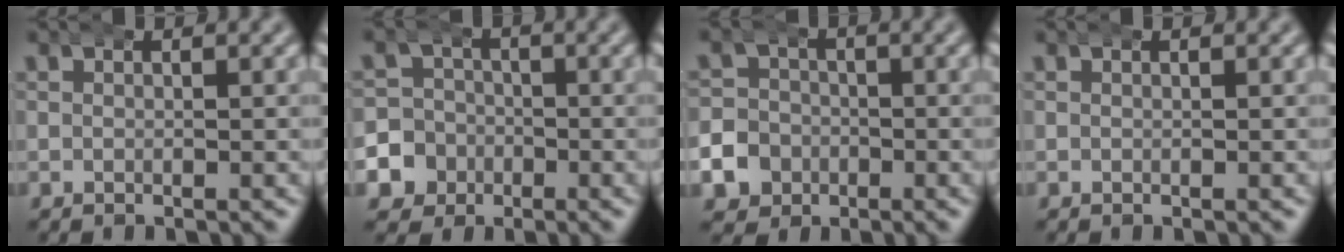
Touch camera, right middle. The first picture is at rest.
{"total": 10.6, "force": [-3.9, 9.7, 1.7], "torque": [-0.064, -0.041, -0.073]}
{"total": 8.2, "force": [-3.3, 7.3, 1.6], "torque": [-0.045, -0.027, -0.062]}
{"total": 0.0}